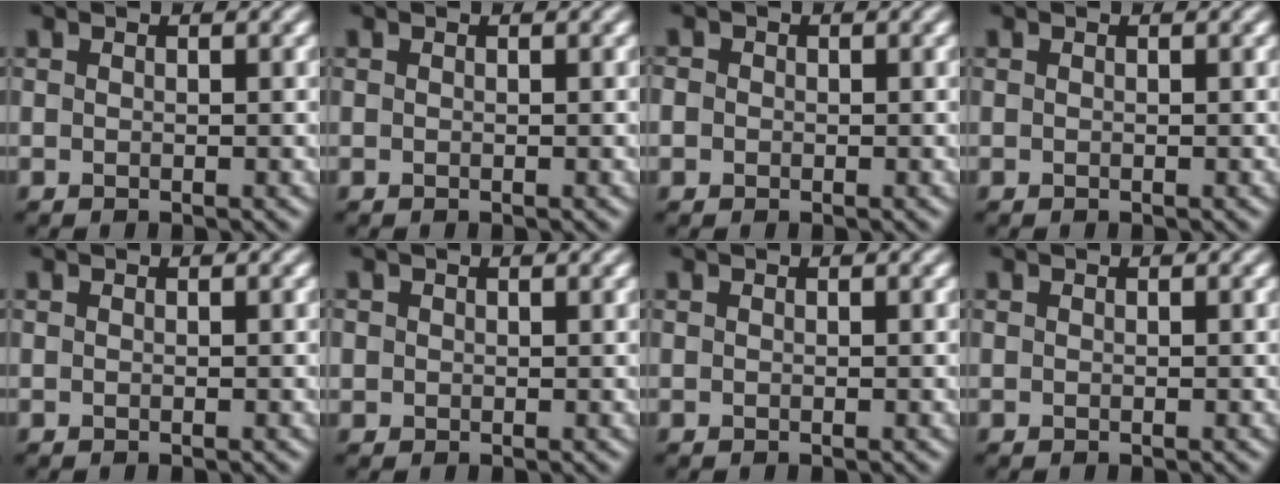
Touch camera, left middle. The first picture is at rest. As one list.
[{"total": 0.0}, {"total": 0.7, "force": [-0.1, 0.7, -0.1], "torque": [0.002, -0.002, 0.002]}, {"total": 0.0}, {"total": 0.0}, {"total": 0.8, "force": [0.6, 0.3, -0.4], "torque": [0.006, 0.003, 0.013]}, {"total": 0.0}, {"total": 0.0}]